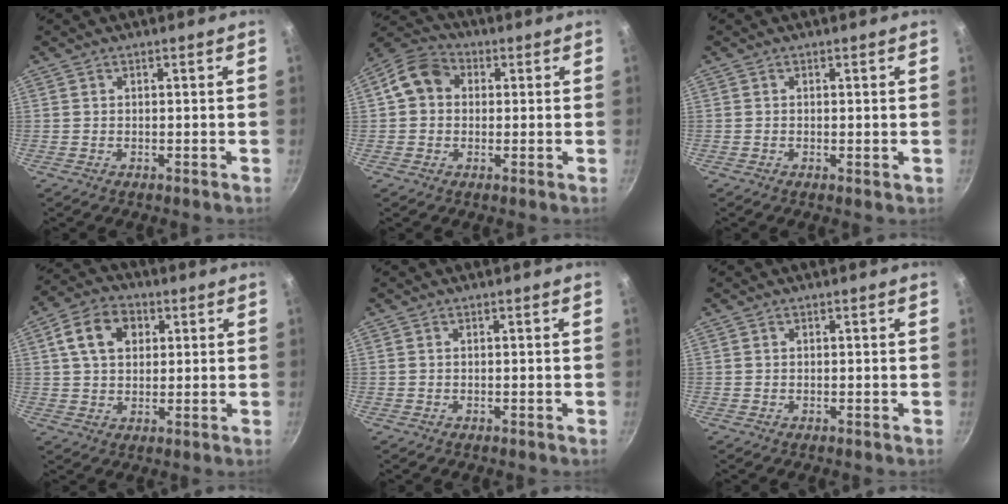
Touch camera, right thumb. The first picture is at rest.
{"total": 6.8, "force": [1.1, 5.8, 3.3], "torque": [-0.033, 0.013, 0.005]}
{"total": 0.6, "force": [0.0, 0.2, 0.5], "torque": [-0.008, -0.003, -0.001]}
{"total": 10.0, "force": [3.0, 7.2, 6.2], "torque": [-0.092, 0.011, 0.040]}
{"total": 0.0}
{"total": 0.0}